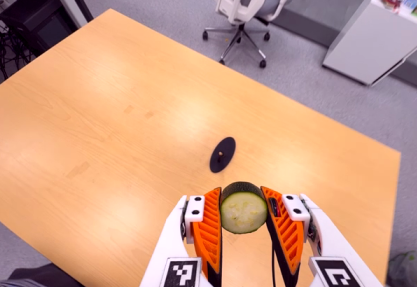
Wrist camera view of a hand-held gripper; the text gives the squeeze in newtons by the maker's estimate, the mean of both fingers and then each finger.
{"total": 10.5, "left": 9.8, "right": 11.2}